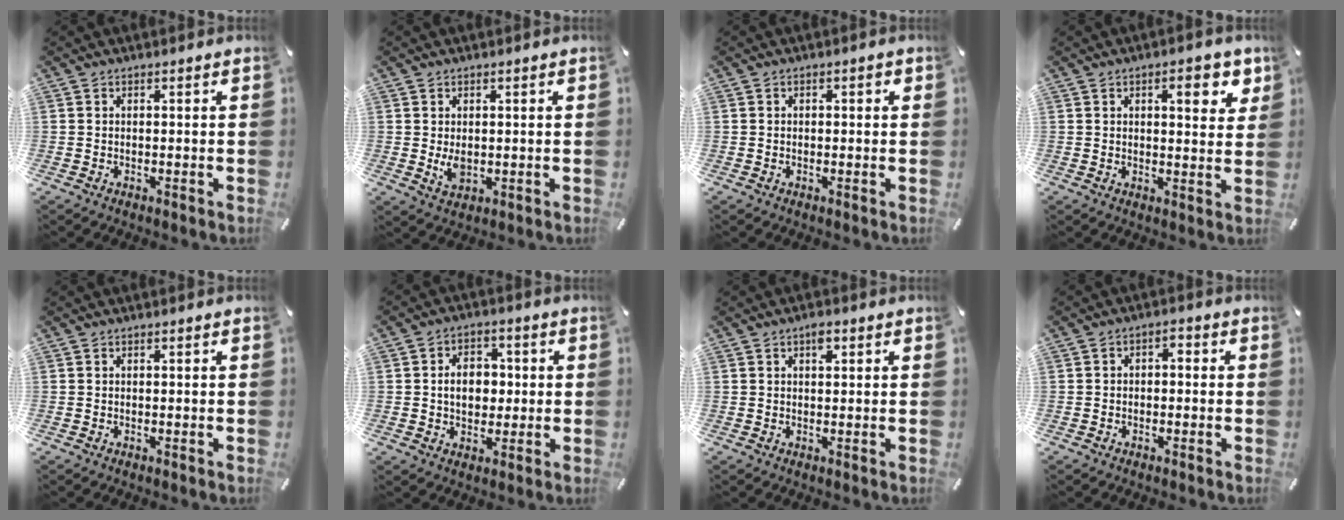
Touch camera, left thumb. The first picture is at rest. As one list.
[{"total": 3.7, "force": [0.0, 2.6, 2.7], "torque": [-0.055, -0.005, -0.001]}, {"total": 1.0, "force": [0.0, 0.7, 0.8], "torque": [-0.014, 0.006, -0.002]}, {"total": 6.9, "force": [3.3, 2.8, 5.4], "torque": [-0.063, -0.011, 0.047]}, {"total": 0.0}, {"total": 7.5, "force": [0.1, 5.9, 4.6], "torque": [-0.076, 0.004, -0.002]}, {"total": 2.0, "force": [0.8, 1.0, 1.5], "torque": [-0.024, 0.002, 0.012]}, {"total": 2.1, "force": [-1.4, 1.2, 1.0], "torque": [-0.019, 0.013, -0.031]}]